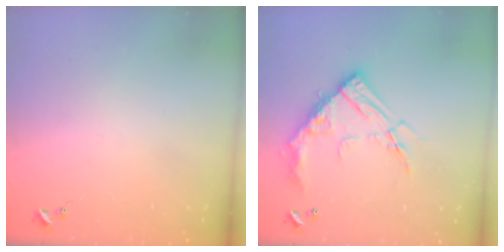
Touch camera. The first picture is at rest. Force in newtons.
{"total": 18.1, "press": 18.0, "slide": 1.7}